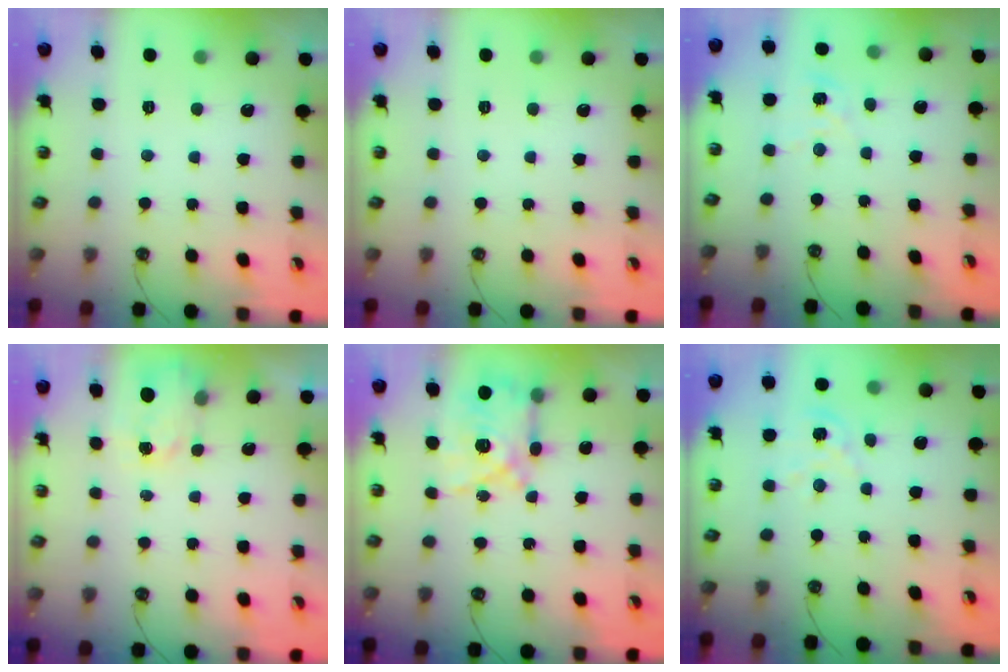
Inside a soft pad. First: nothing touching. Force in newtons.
{"total": 0.0}
{"total": 2.9, "press": 2.8, "slide": 0.3}
{"total": 1.5, "press": 1.5, "slide": 0.2}
{"total": 9.0, "press": 9.0, "slide": 0.7}
{"total": 3.2, "press": 3.2, "slide": 0.4}